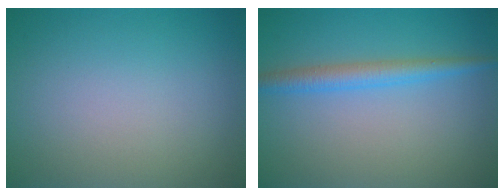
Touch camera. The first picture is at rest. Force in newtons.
{"total": 2.7, "press": 2.7, "slide": 0.0}